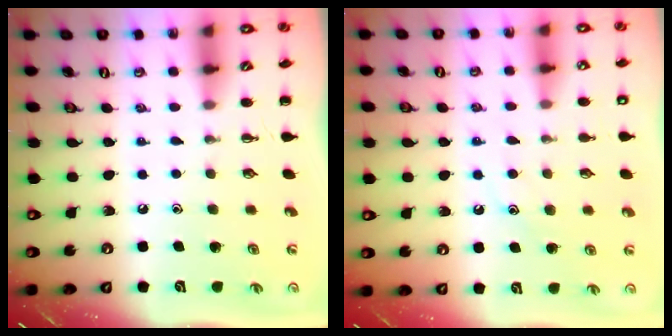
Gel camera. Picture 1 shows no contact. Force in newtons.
{"total": 9.4, "press": 9.3, "slide": 1.4}